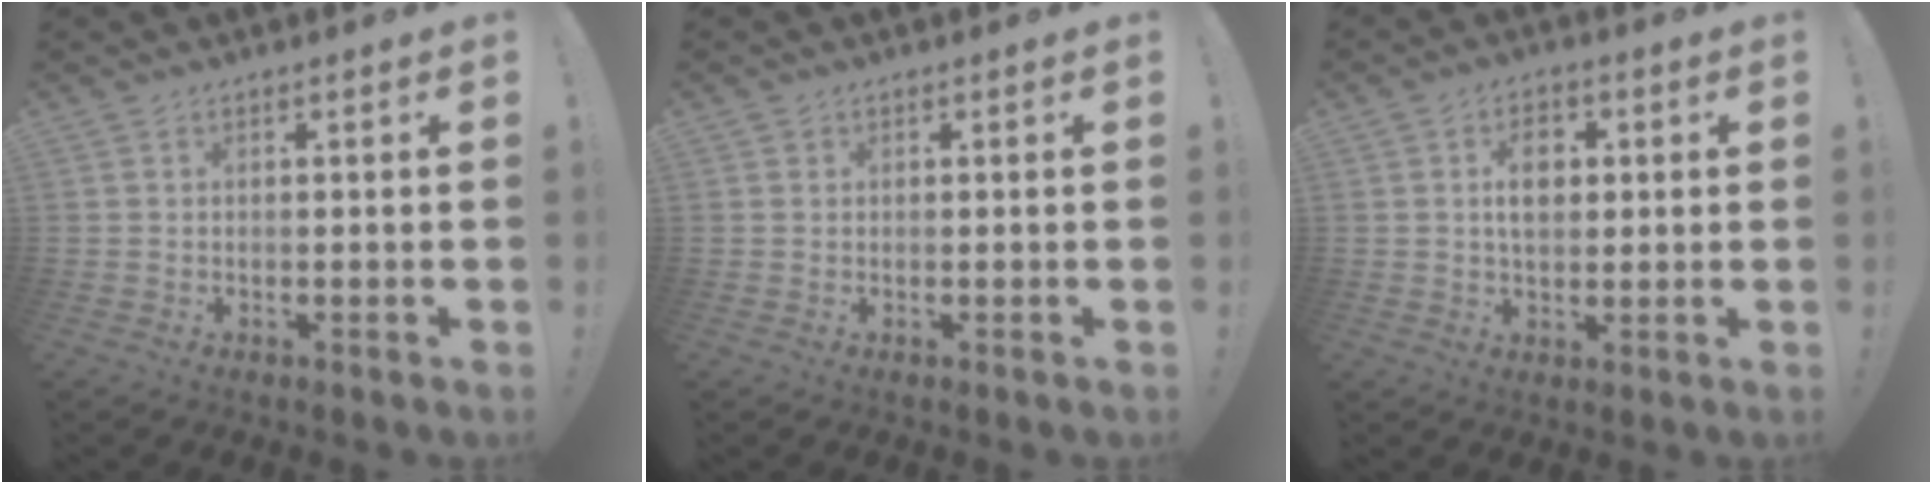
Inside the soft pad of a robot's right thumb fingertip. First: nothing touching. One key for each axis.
{"total": 0.7, "fx": 0.4, "fy": 0.6, "fz": -0.1, "tx": 0.005, "ty": 0.000, "tz": 0.007}
{"total": 7.4, "fx": 1.4, "fy": 5.3, "fz": 4.9, "tx": -0.066, "ty": 0.004, "tz": 0.022}